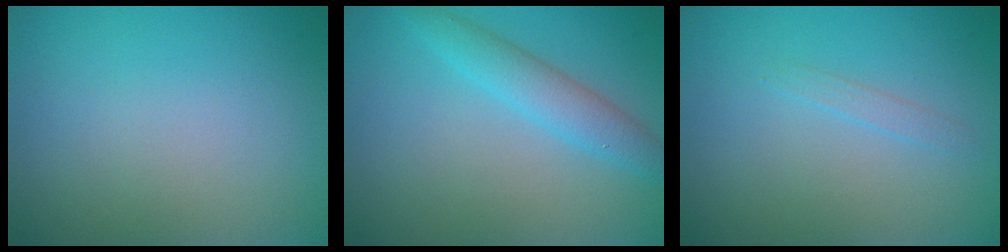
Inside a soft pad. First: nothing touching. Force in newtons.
{"total": 2.9, "press": 2.9, "slide": 0.0}
{"total": 0.8, "press": 0.8, "slide": 0.1}